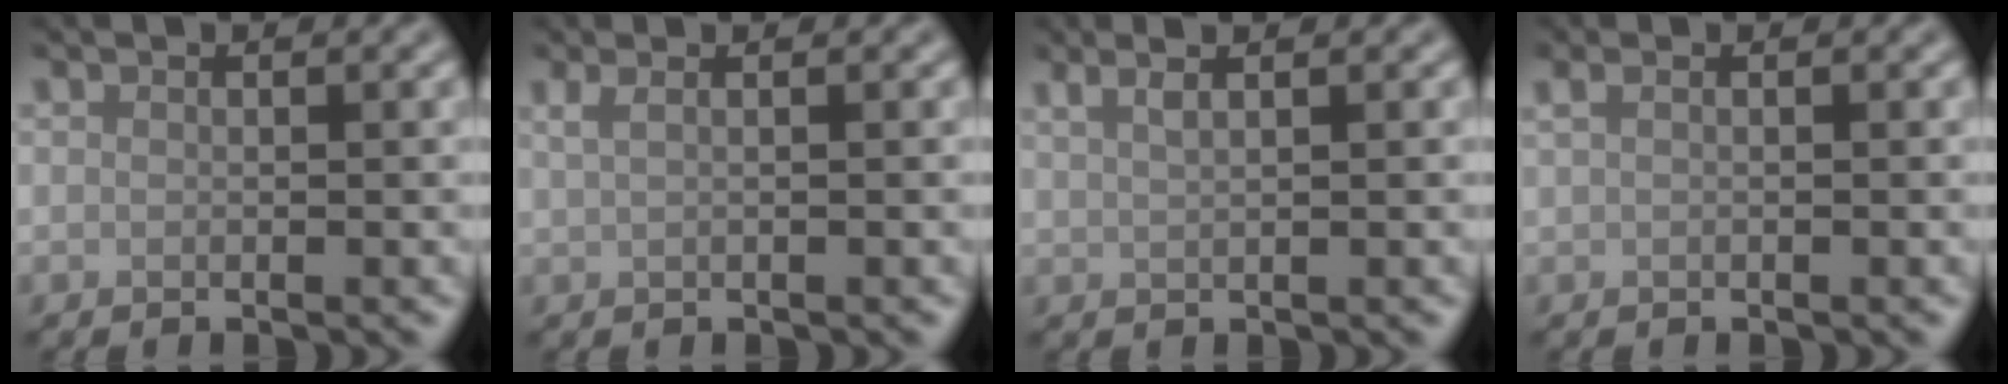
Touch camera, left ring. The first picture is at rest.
{"total": 2.1, "force": [1.1, 1.0, 1.6], "torque": [-0.022, -0.001, 0.002]}
{"total": 2.9, "force": [1.9, 1.1, 1.9], "torque": [-0.018, 0.008, 0.010]}
{"total": 1.0, "force": [0.4, 0.3, 0.9], "torque": [-0.020, 0.005, 0.007]}